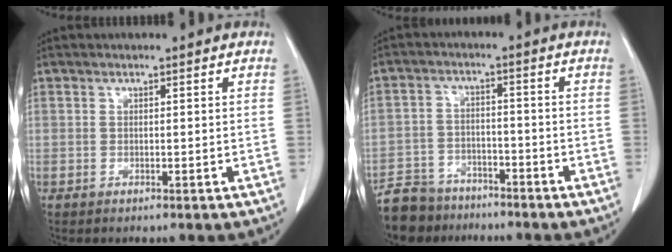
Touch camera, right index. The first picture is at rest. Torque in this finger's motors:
{"motor_torque": [-0.92, 0.01, -1.06, -0.21]}